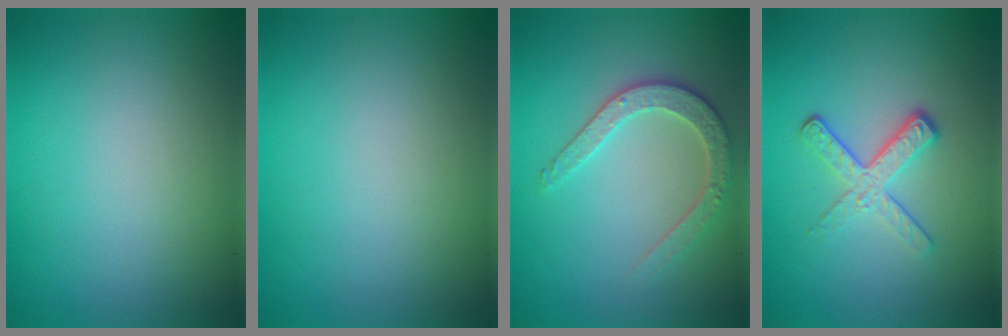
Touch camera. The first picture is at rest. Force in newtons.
{"total": 0.0}
{"total": 3.2, "press": 3.0, "slide": 1.0}
{"total": 3.4, "press": 2.4, "slide": 2.4}